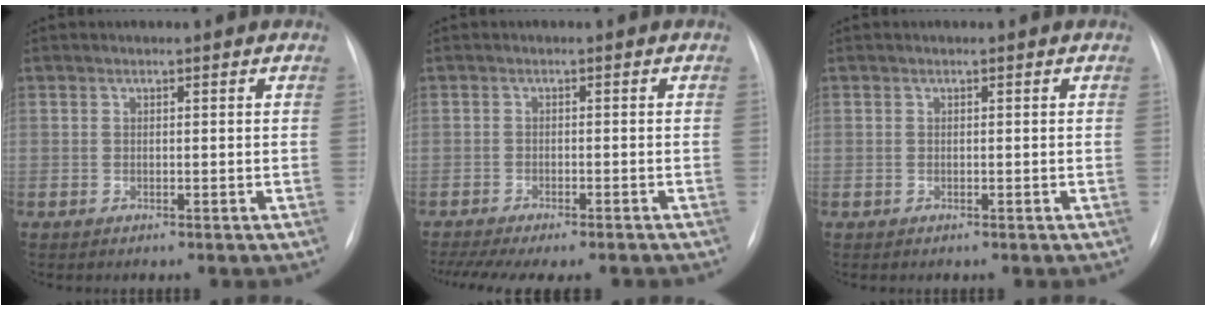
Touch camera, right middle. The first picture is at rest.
{"total": 13.2, "force": [-11.2, 2.9, 6.5], "torque": [-0.120, -0.007, -0.149]}
{"total": 0.0}